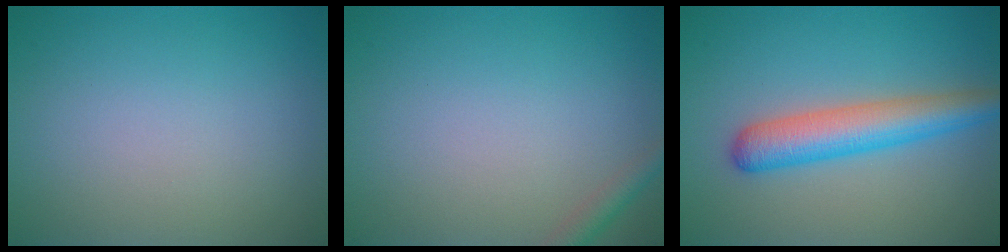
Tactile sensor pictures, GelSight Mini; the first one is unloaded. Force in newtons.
{"total": 1.5, "press": 1.5, "slide": 0.0}
{"total": 5.1, "press": 5.1, "slide": 0.1}